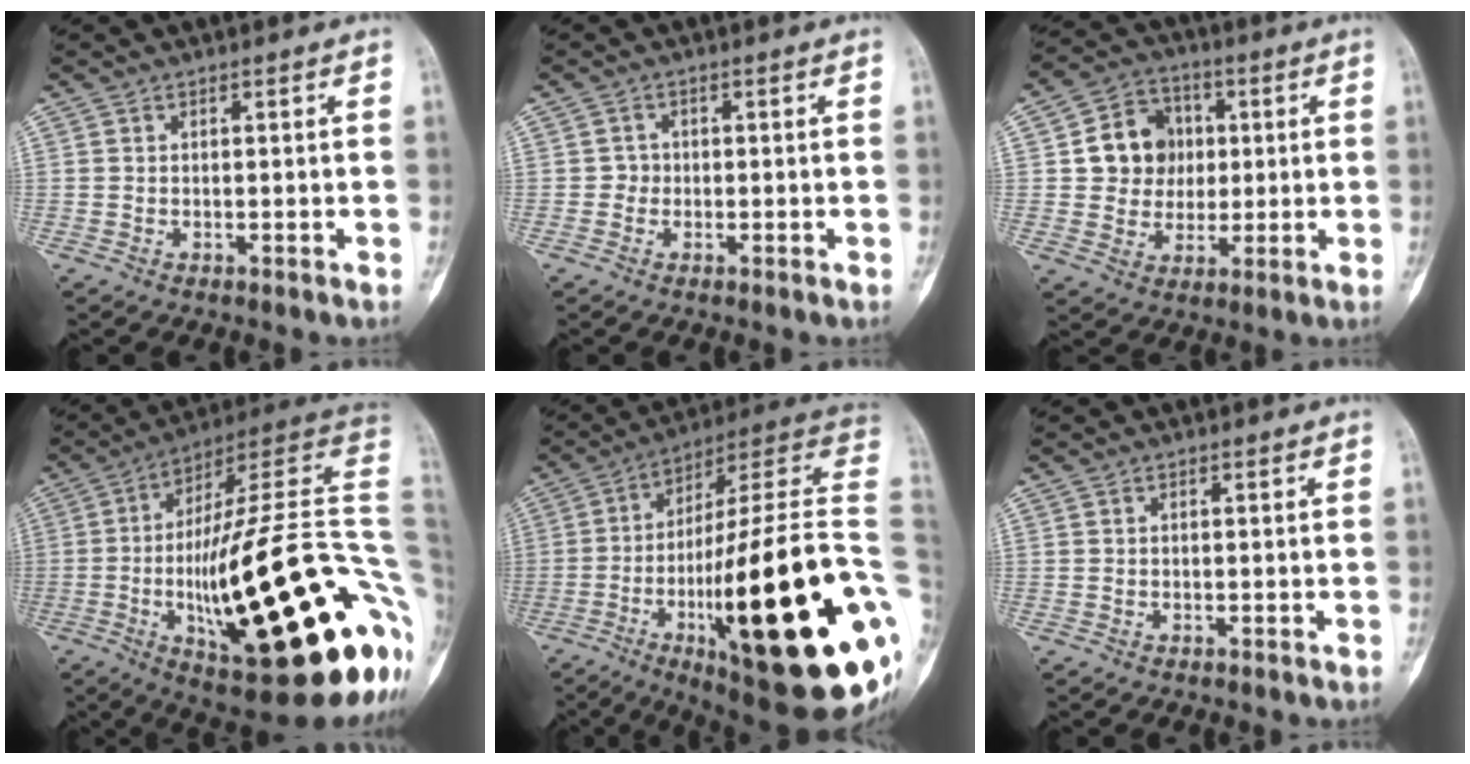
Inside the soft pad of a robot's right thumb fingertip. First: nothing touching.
{"total": 1.2, "force": [-0.4, 1.1, 0.2], "torque": [0.010, 0.006, -0.013]}
{"total": 10.9, "force": [1.7, 9.8, 4.7], "torque": [-0.029, 0.005, 0.027]}
{"total": 39.3, "force": [-6.7, 10.5, 37.2], "torque": [-0.471, 0.040, -0.099]}
{"total": 36.6, "force": [-7.5, 7.7, 35.0], "torque": [-0.474, 0.029, -0.121]}
{"total": 0.0}